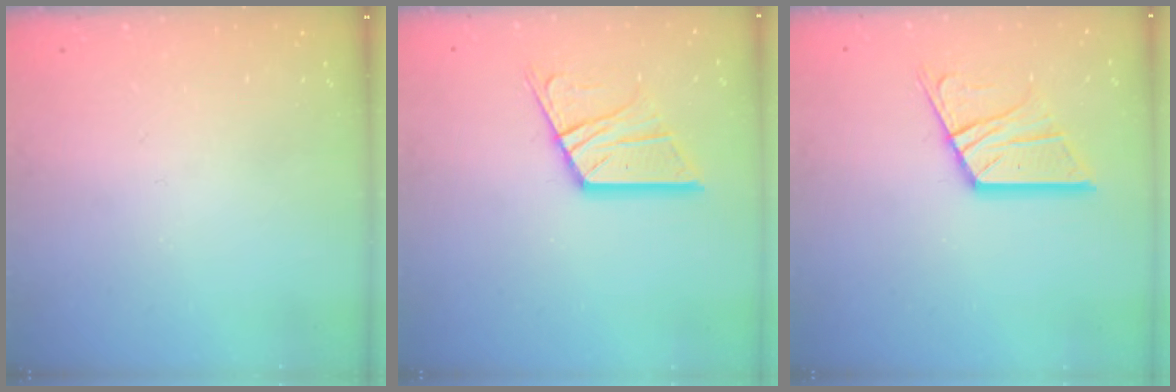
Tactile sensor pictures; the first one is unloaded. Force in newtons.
{"total": 14.3, "press": 14.2, "slide": 1.4}
{"total": 14.3, "press": 14.2, "slide": 1.4}